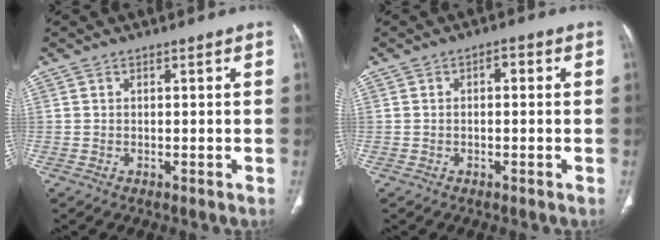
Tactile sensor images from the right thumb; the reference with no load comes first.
{"total": 1.7, "force": [0.3, 0.9, 1.5], "torque": [-0.019, 0.009, -0.001]}